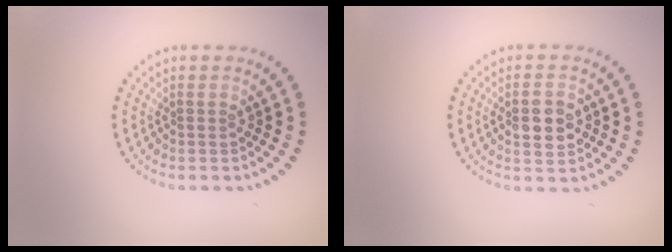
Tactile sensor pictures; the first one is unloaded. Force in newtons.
{"total": 3.4, "press": 3.4, "slide": 0.2}